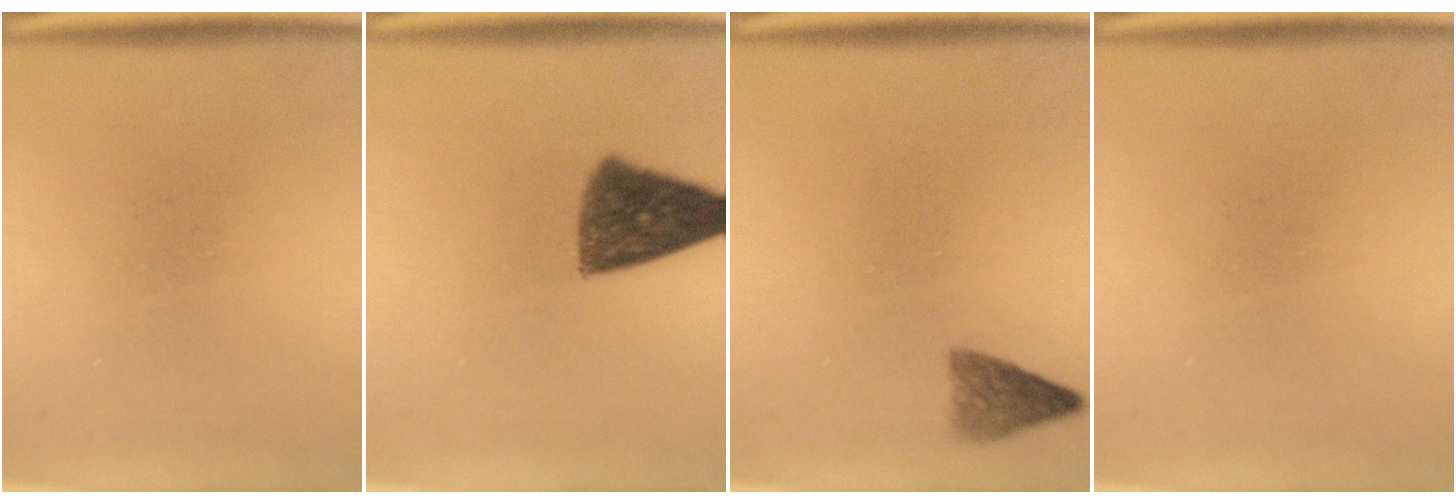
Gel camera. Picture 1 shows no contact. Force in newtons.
{"total": 9.7}
{"total": 2.6}
{"total": 0.0}